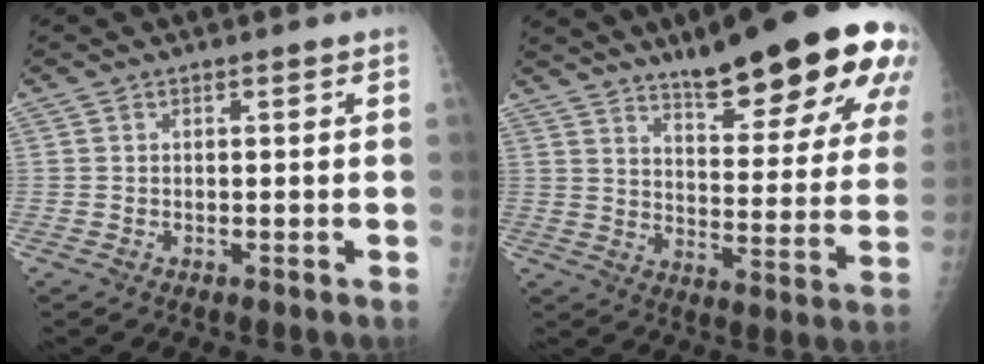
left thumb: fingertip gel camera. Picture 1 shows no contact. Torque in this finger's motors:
{"motor_torque": [0.85, 0.90, 1.62, -1.15, 0.29]}